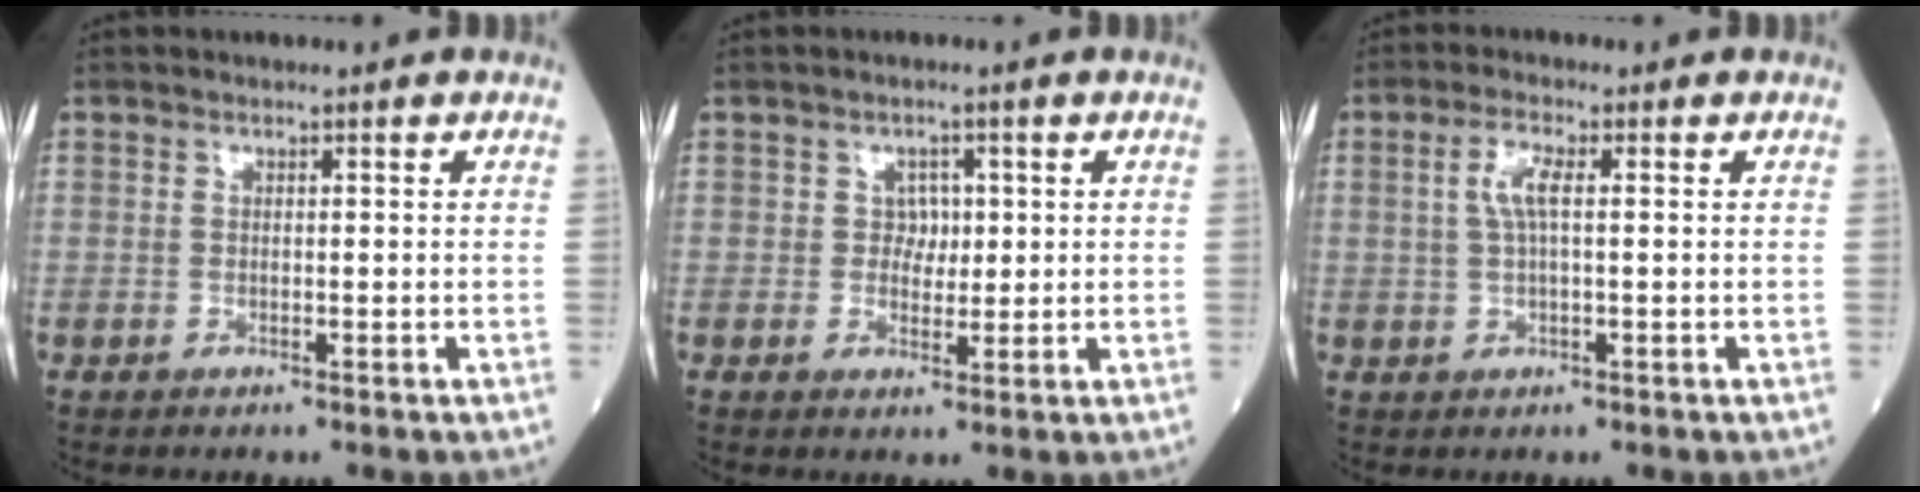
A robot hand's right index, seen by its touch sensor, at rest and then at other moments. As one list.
[{"total": 2.5, "force": [0.5, 1.9, 1.5], "torque": [-0.013, 0.000, 0.006]}, {"total": 3.5, "force": [0.7, 0.7, 3.4], "torque": [-0.073, 0.009, 0.015]}]